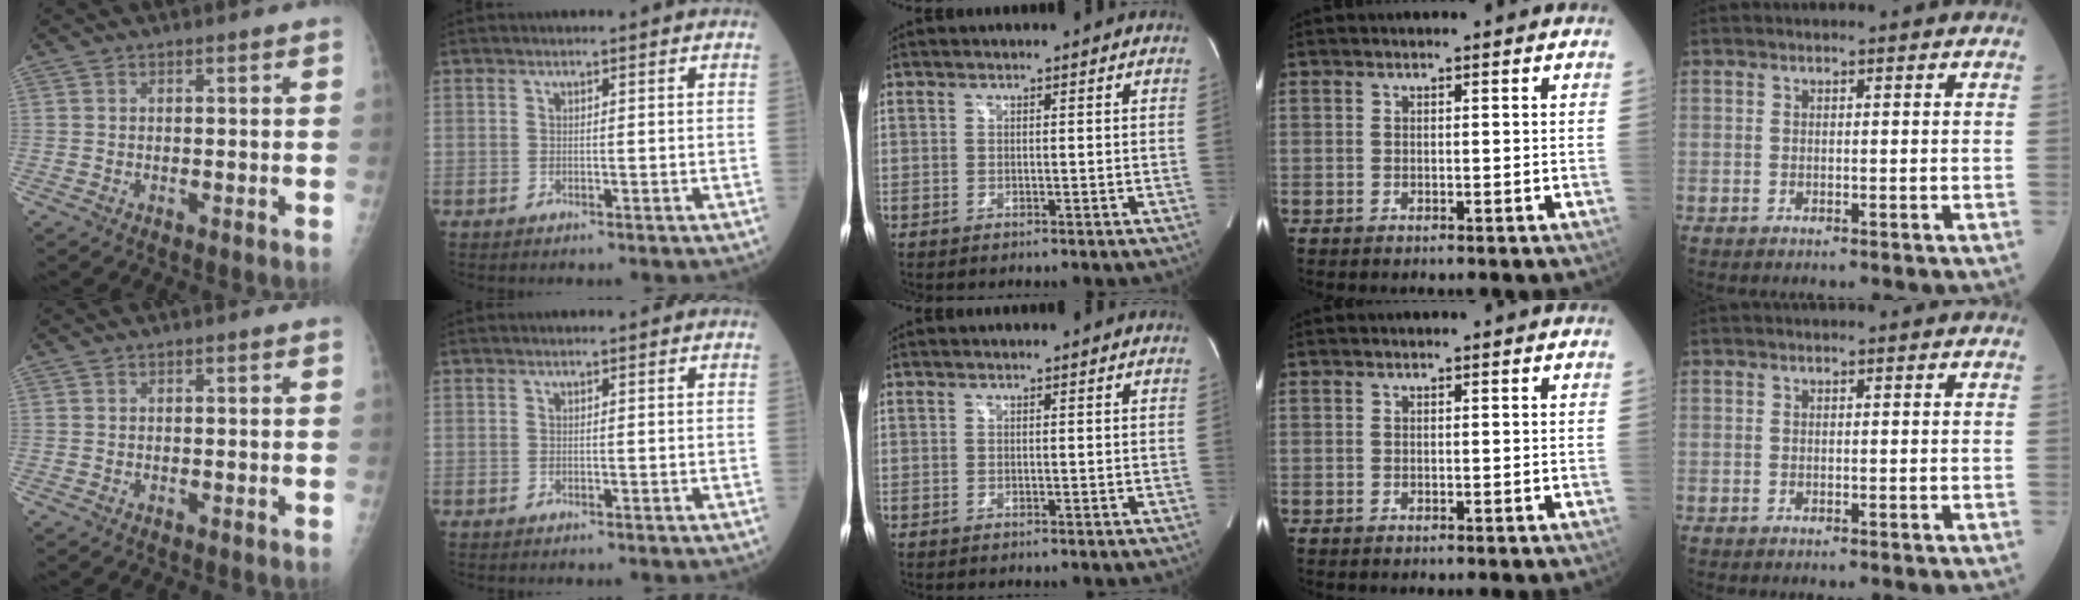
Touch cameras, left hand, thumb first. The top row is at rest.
{}